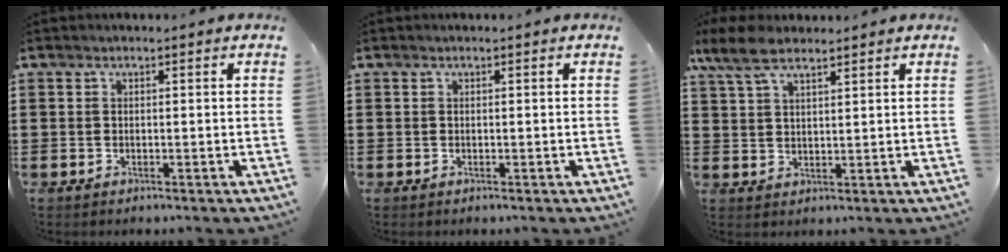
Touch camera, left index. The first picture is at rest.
{"total": 0.0}
{"total": 6.6, "force": [4.8, 2.2, 3.8], "torque": [-0.094, -0.003, 0.089]}